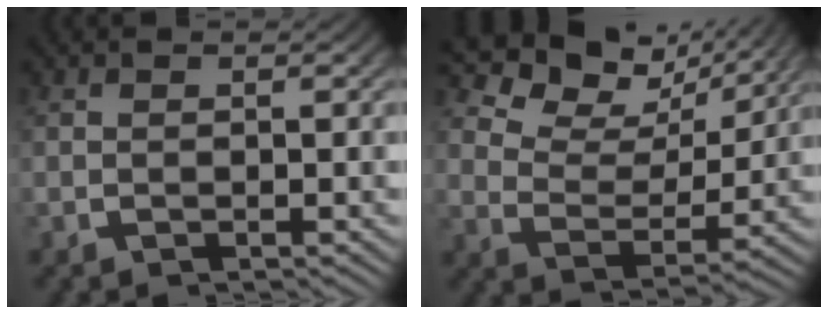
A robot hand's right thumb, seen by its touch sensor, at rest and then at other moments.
{"total": 7.1, "force": [4.6, 3.4, 4.1], "torque": [-0.066, 0.006, 0.075]}